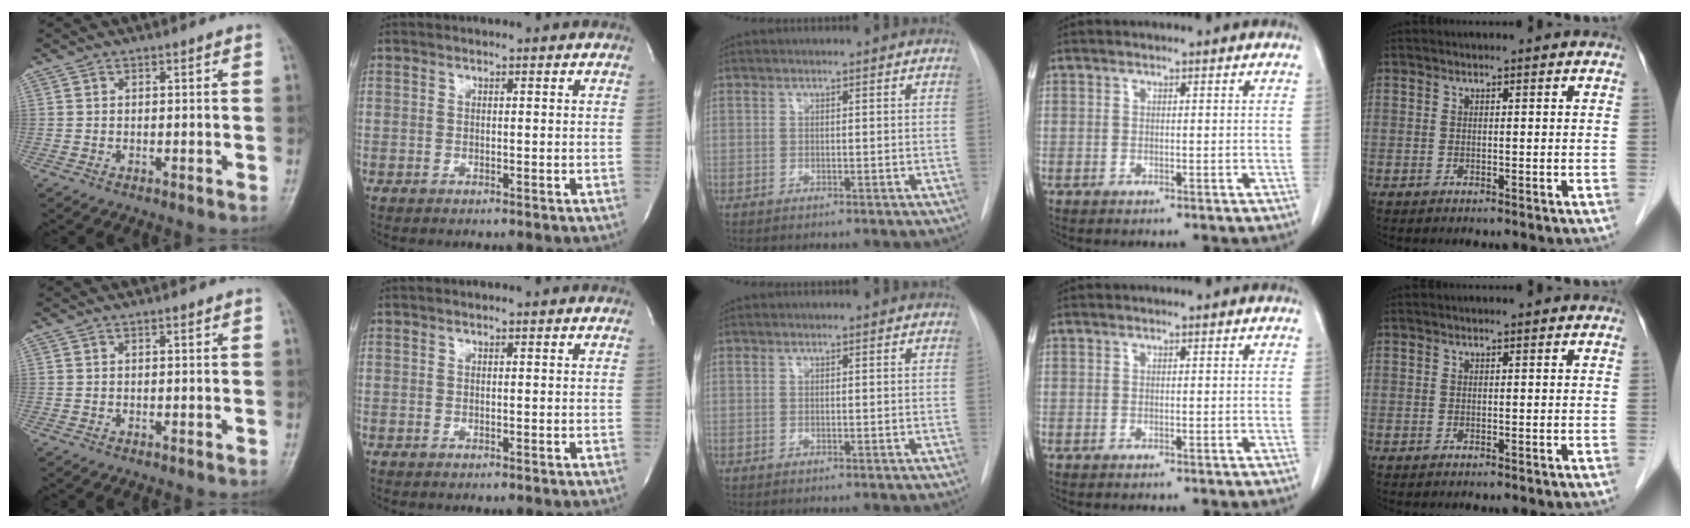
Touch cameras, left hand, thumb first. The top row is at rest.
{}